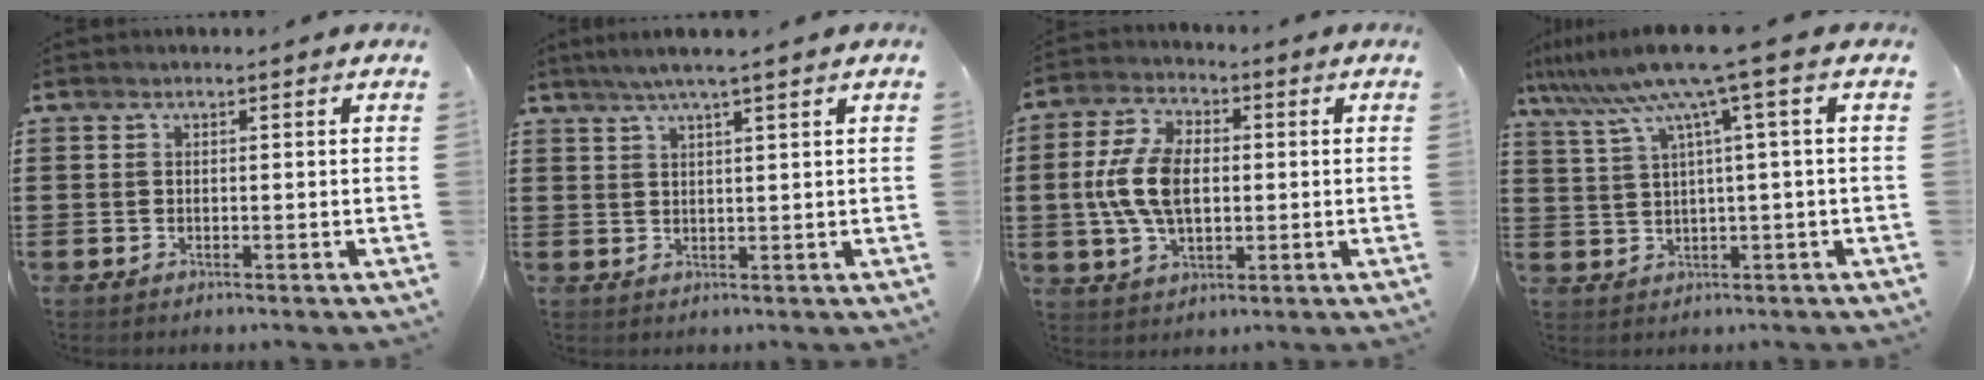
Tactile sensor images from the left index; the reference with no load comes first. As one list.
[{"total": 3.3, "force": [2.3, -0.4, 2.3], "torque": [-0.048, -0.001, 0.041]}, {"total": 9.3, "force": [0.0, 5.5, 7.5], "torque": [-0.177, 0.011, -0.006]}, {"total": 8.8, "force": [4.3, -0.6, 7.7], "torque": [-0.172, -0.027, 0.066]}]